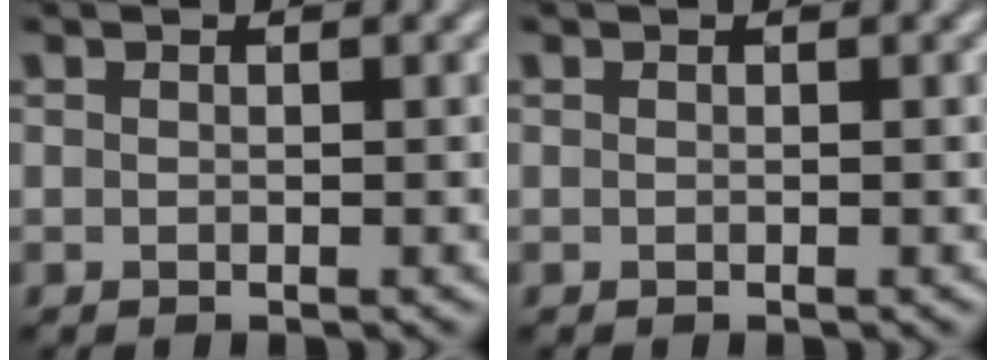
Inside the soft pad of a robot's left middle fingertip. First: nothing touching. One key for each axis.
{"total": 0.0}